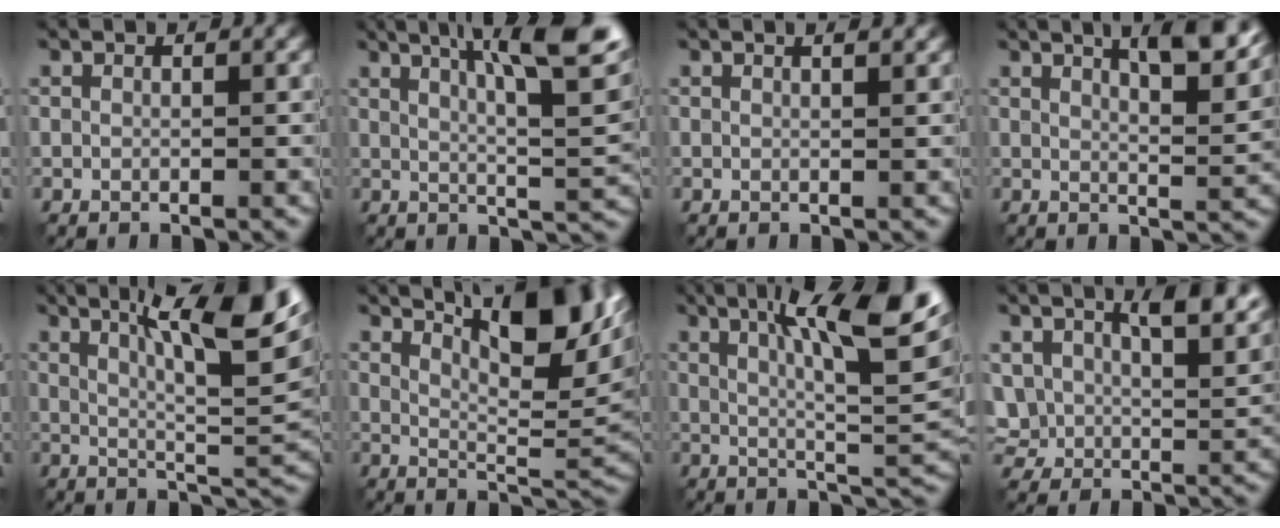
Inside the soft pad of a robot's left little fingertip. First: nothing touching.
{"total": 10.8, "force": [4.9, 2.1, 9.4], "torque": [-0.122, 0.020, 0.072]}
{"total": 1.4, "force": [1.0, 0.4, 1.0], "torque": [-0.011, 0.001, 0.006]}
{"total": 6.5, "force": [3.9, 1.6, 4.9], "torque": [-0.057, 0.012, 0.049]}
{"total": 11.3, "force": [4.8, 2.5, 9.9], "torque": [-0.145, 0.015, 0.077]}
{"total": 12.4, "force": [6.2, 3.6, 10.1], "torque": [-0.140, 0.020, 0.092]}
{"total": 12.7, "force": [4.9, 2.8, 11.4], "torque": [-0.161, 0.015, 0.074]}
{"total": 9.1, "force": [4.6, 5.1, 6.0], "torque": [-0.108, 0.003, 0.081]}